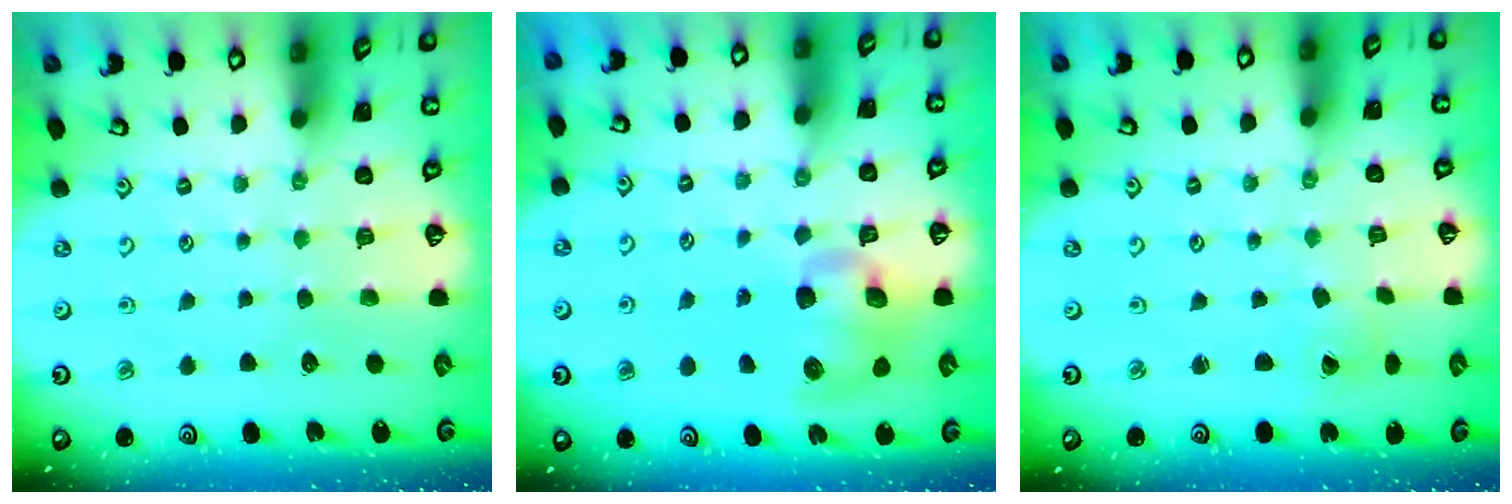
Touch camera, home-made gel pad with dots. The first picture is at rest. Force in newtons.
{"total": 10.5, "press": 10.4, "slide": 1.8}
{"total": 0.5, "press": 0.5, "slide": 0.0}